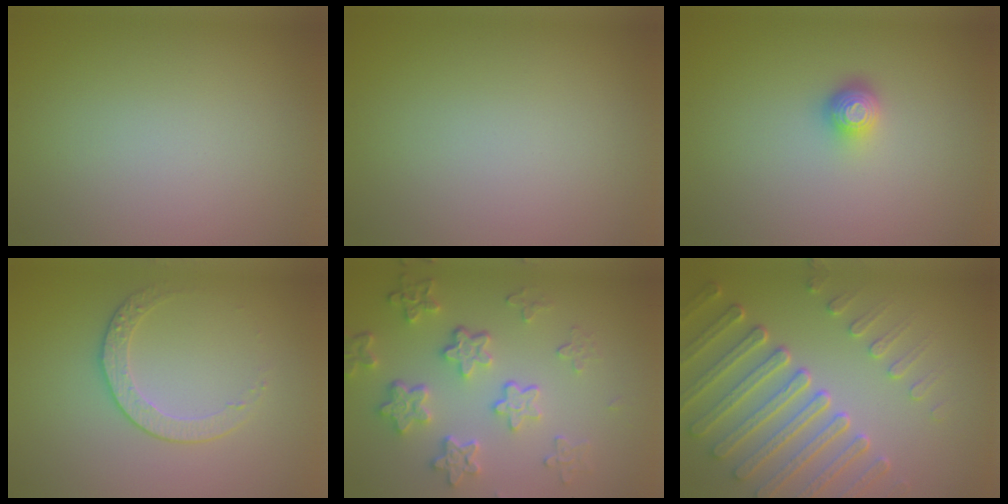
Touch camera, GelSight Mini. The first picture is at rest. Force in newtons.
{"total": 0.0}
{"total": 1.9, "press": 1.4, "slide": 1.3}
{"total": 2.2, "press": 1.7, "slide": 1.4}
{"total": 5.8, "press": 4.3, "slide": 3.8}
{"total": 7.6, "press": 5.7, "slide": 5.1}